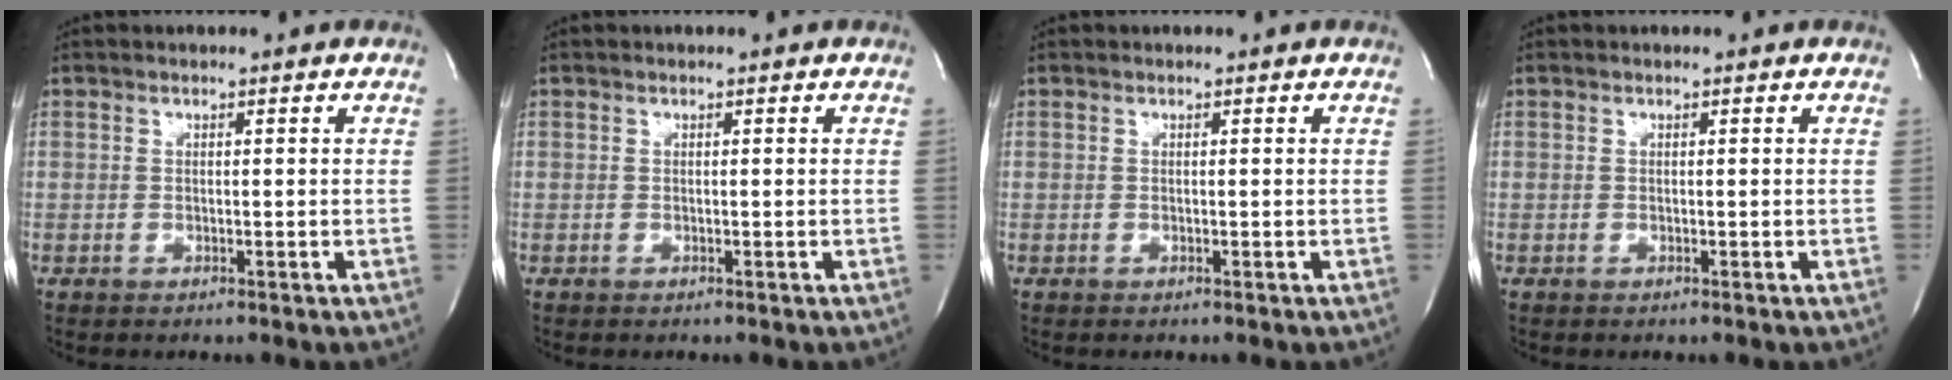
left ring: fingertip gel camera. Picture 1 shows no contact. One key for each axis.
{"total": 0.0}
{"total": 0.0}
{"total": 0.0}